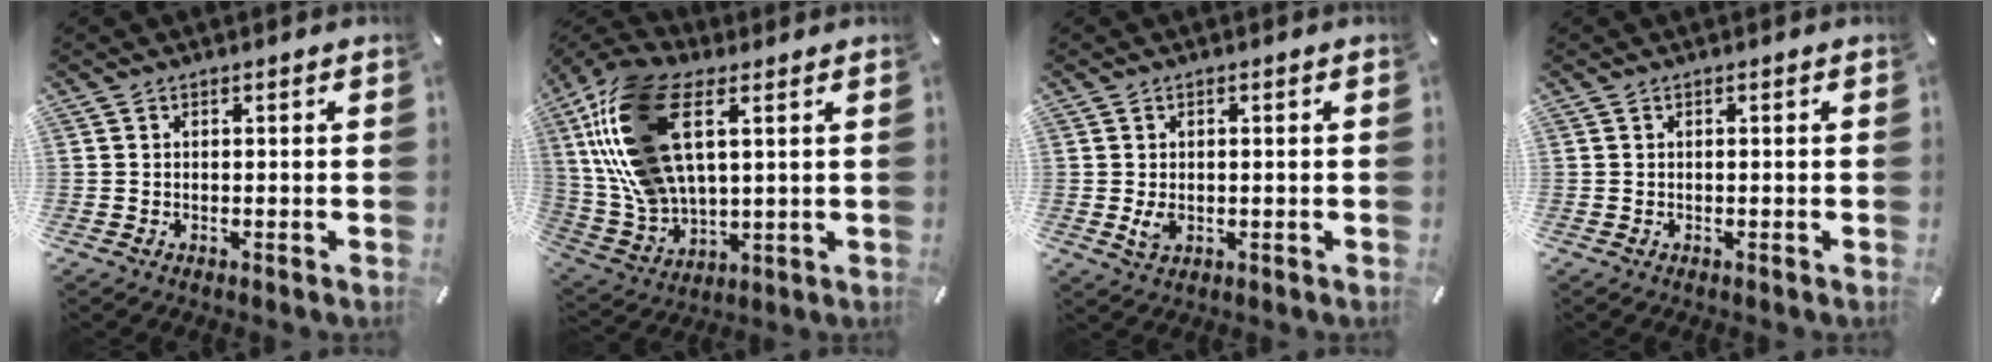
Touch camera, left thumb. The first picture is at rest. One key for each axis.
{"total": 20.9, "fx": 7.1, "fy": 12.0, "fz": 15.6, "tx": -0.360, "ty": -0.012, "tz": 0.125}
{"total": 2.9, "fx": -0.3, "fy": 1.9, "fz": 2.2, "tx": -0.047, "ty": -0.005, "tz": -0.010}
{"total": 0.0}